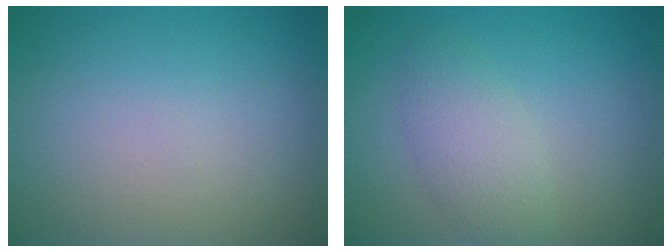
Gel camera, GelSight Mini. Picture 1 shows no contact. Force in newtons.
{"total": 2.9, "press": 2.9, "slide": 0.2}